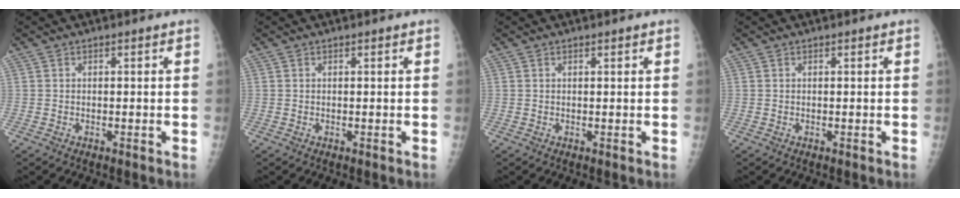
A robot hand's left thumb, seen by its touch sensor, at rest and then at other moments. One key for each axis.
{"total": 0.0}
{"total": 0.5, "fx": 0.4, "fy": 0.1, "fz": 0.4, "tx": -0.005, "ty": 0.000, "tz": 0.006}
{"total": 0.0}